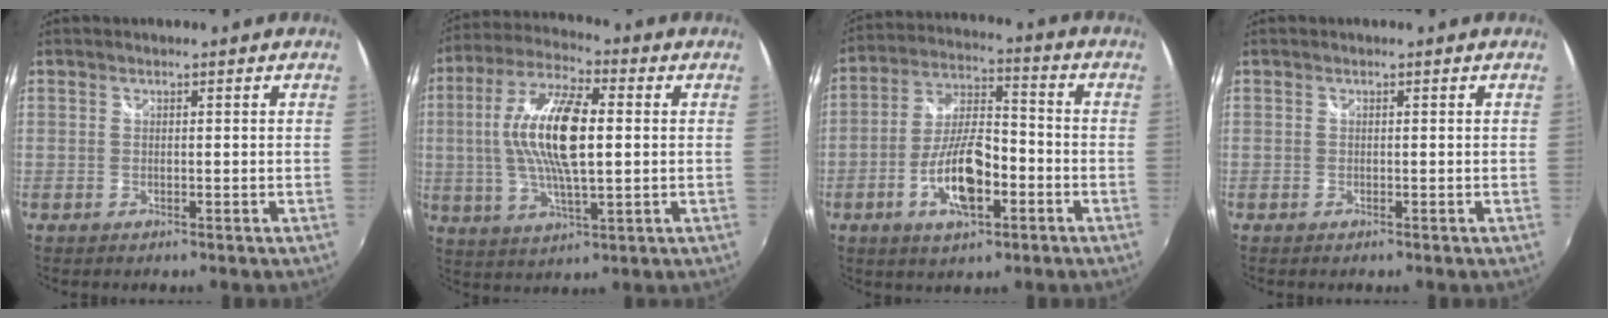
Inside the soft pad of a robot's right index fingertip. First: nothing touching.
{"total": 15.2, "force": [1.3, 4.7, 14.3], "torque": [-0.282, 0.010, 0.020]}
{"total": 12.8, "force": [-4.7, 5.1, 10.8], "torque": [-0.215, 0.004, -0.081]}
{"total": 0.0}